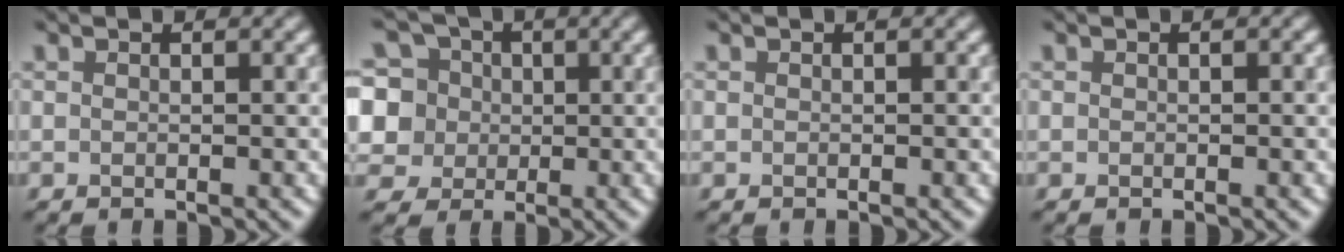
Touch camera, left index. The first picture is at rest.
{"total": 9.3, "force": [2.3, 8.4, 3.3], "torque": [-0.089, 0.039, 0.022]}
{"total": 0.0}
{"total": 0.0}